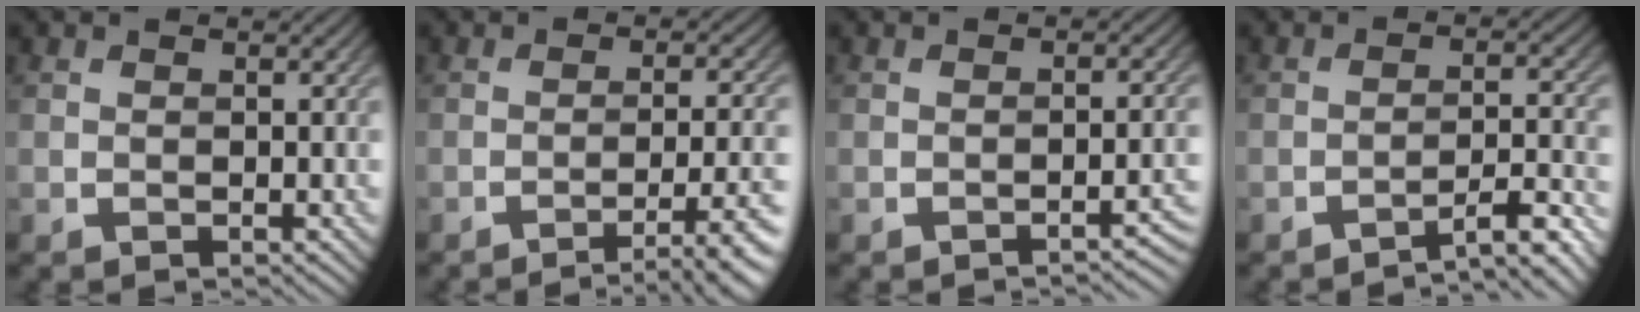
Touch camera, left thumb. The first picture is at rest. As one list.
[{"total": 7.9, "force": [-4.6, 1.8, 6.2], "torque": [-0.087, 0.007, -0.060]}, {"total": 2.9, "force": [-1.8, 0.5, 2.2], "torque": [-0.022, 0.010, -0.032]}, {"total": 5.3, "force": [-4.1, 0.7, 3.3], "torque": [-0.040, 0.018, -0.069]}]